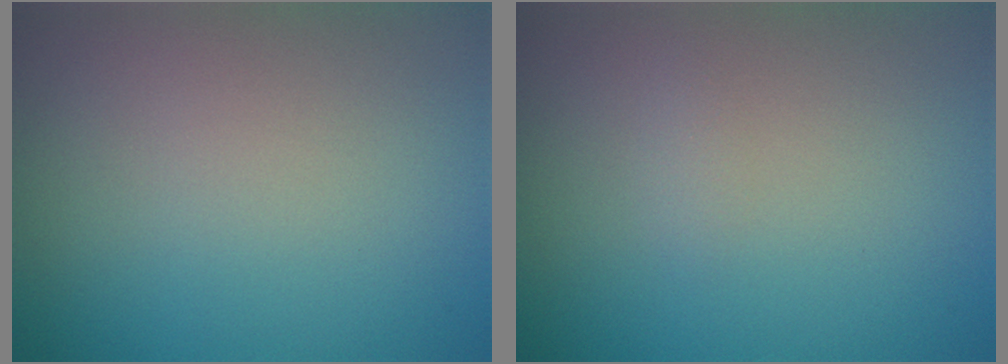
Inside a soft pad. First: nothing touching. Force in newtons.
{"total": 0.5, "press": 0.5, "slide": 0.1}